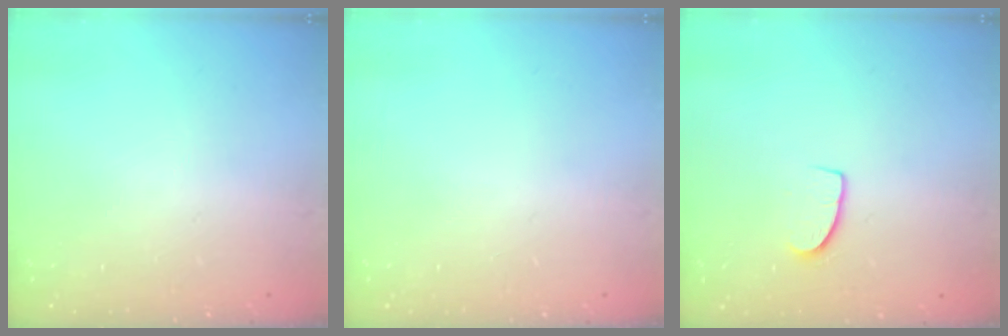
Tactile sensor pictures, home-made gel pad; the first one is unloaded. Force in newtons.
{"total": 0.0}
{"total": 6.4, "press": 6.4, "slide": 0.6}